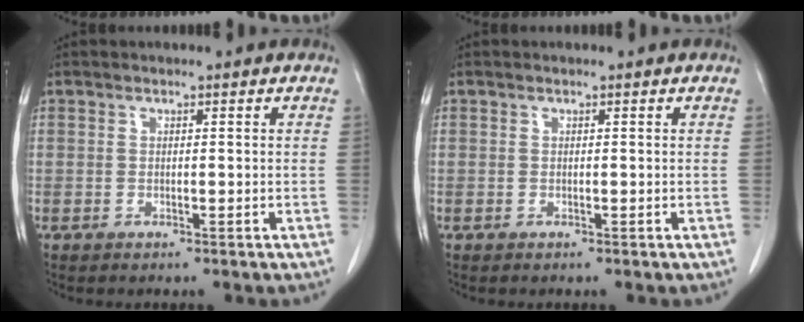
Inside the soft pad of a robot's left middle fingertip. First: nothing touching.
{"total": 0.0}